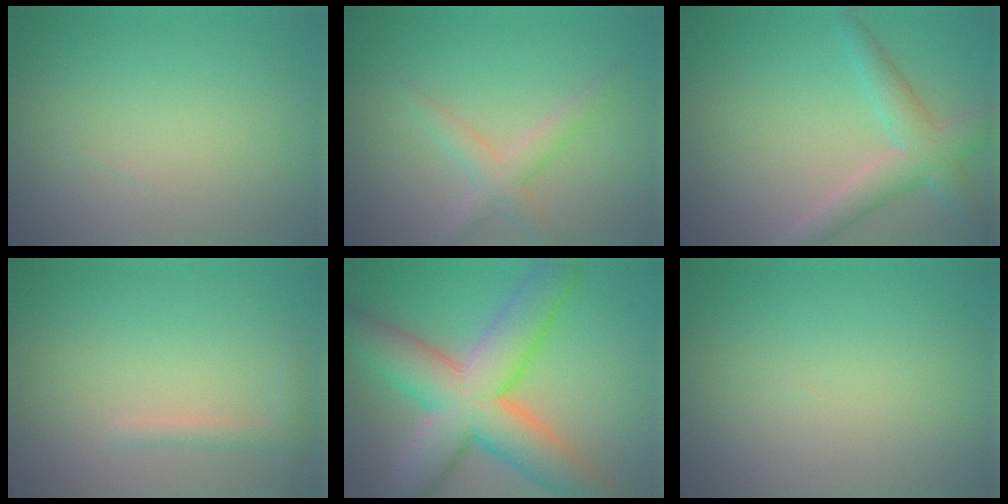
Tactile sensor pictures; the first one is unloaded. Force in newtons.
{"total": 2.5, "press": 2.5, "slide": 0.0}
{"total": 4.0, "press": 4.0, "slide": 0.3}
{"total": 1.3, "press": 1.3, "slide": 0.1}
{"total": 11.8, "press": 11.8, "slide": 0.3}
{"total": 0.0}